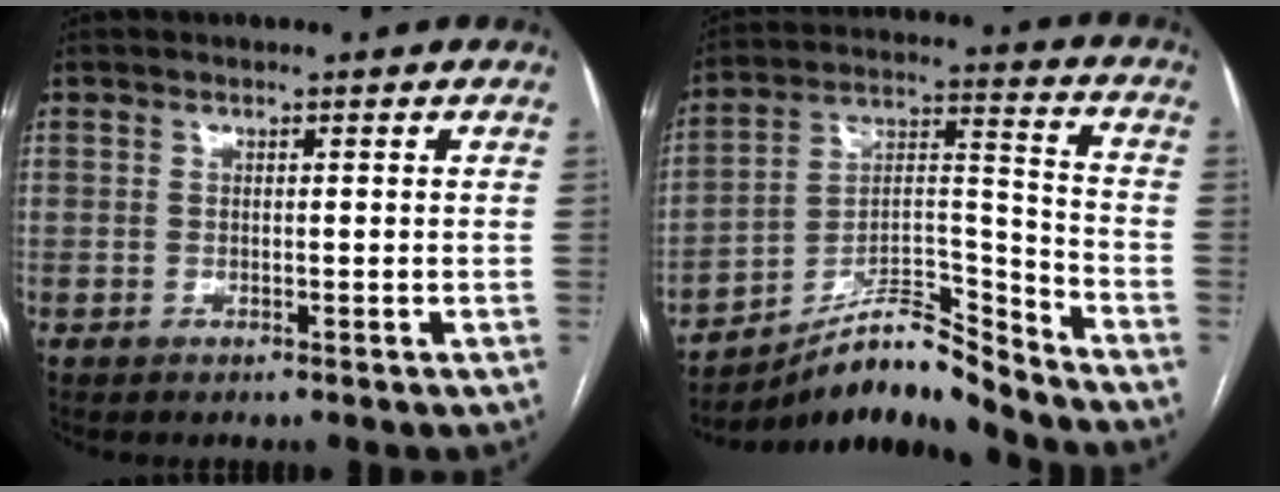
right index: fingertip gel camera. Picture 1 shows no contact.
{"total": 12.7, "force": [-11.7, 0.9, 4.8], "torque": [-0.080, 0.043, -0.206]}